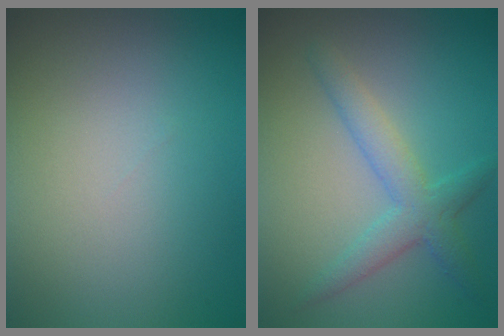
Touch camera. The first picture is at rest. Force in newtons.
{"total": 3.5, "press": 3.5, "slide": 0.1}